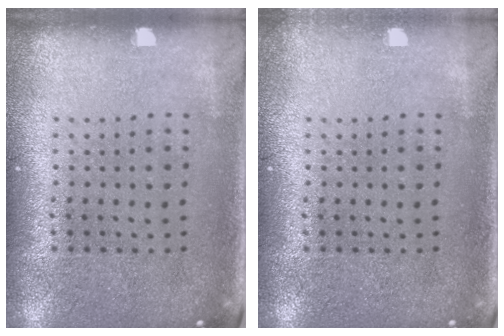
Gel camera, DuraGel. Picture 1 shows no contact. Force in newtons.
{"total": 0.7, "press": 0.7, "slide": 0.0}